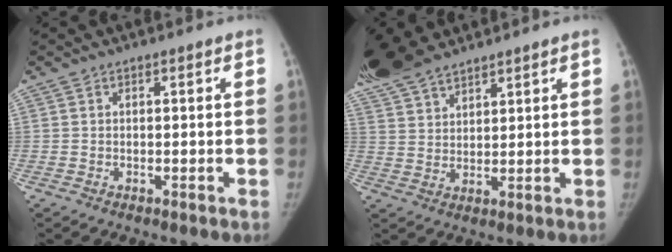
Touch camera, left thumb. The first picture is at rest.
{"total": 13.3, "force": [11.0, 5.0, 5.4], "torque": [-0.117, -0.002, 0.219]}